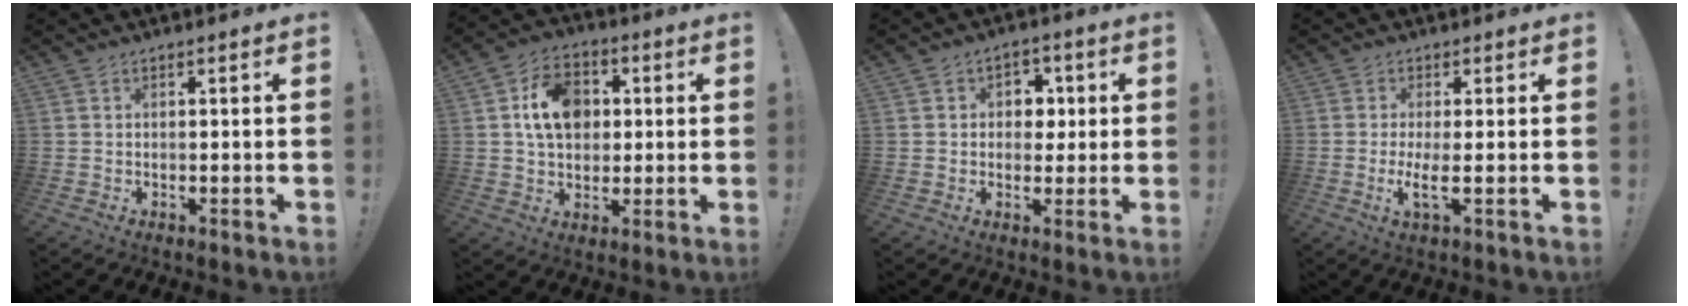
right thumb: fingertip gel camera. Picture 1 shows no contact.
{"total": 12.4, "force": [2.6, 9.6, 7.4], "torque": [-0.096, 0.000, 0.050]}
{"total": 5.9, "force": [0.6, 5.4, 2.2], "torque": [-0.024, 0.002, 0.010]}
{"total": 4.5, "force": [-0.3, 0.3, 4.5], "torque": [-0.090, -0.017, -0.005]}